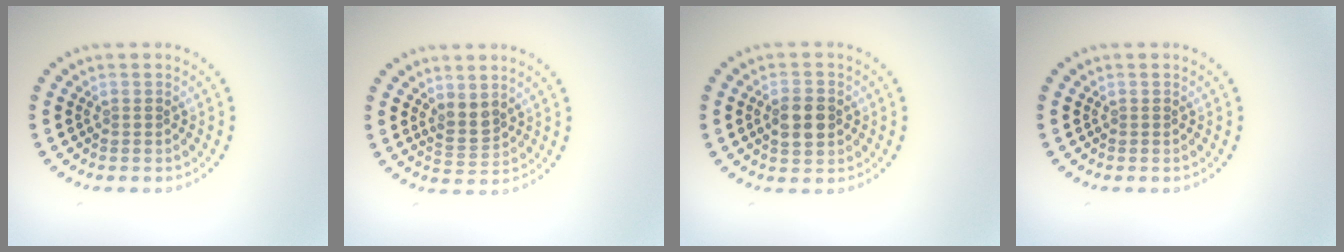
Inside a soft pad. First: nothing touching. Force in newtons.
{"total": 1.9, "press": 1.5, "slide": 1.1}
{"total": 3.4, "press": 3.4, "slide": 0.2}
{"total": 0.0}